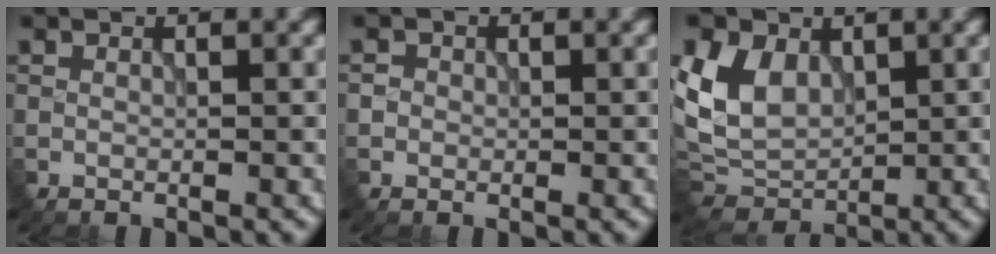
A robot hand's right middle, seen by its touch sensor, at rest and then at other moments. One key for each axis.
{"total": 0.9, "fx": 0.0, "fy": 0.9, "fz": 0.1, "tx": 0.001, "ty": -0.003, "tz": 0.002}
{"total": 6.0, "fx": 1.4, "fy": 4.5, "fz": 3.7, "tx": -0.080, "ty": -0.003, "tz": 0.019}